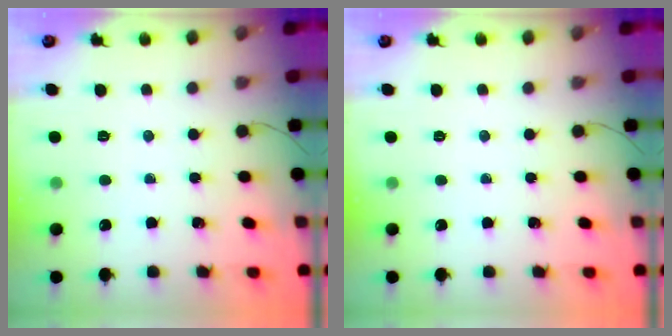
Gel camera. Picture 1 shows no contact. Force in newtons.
{"total": 0.0}